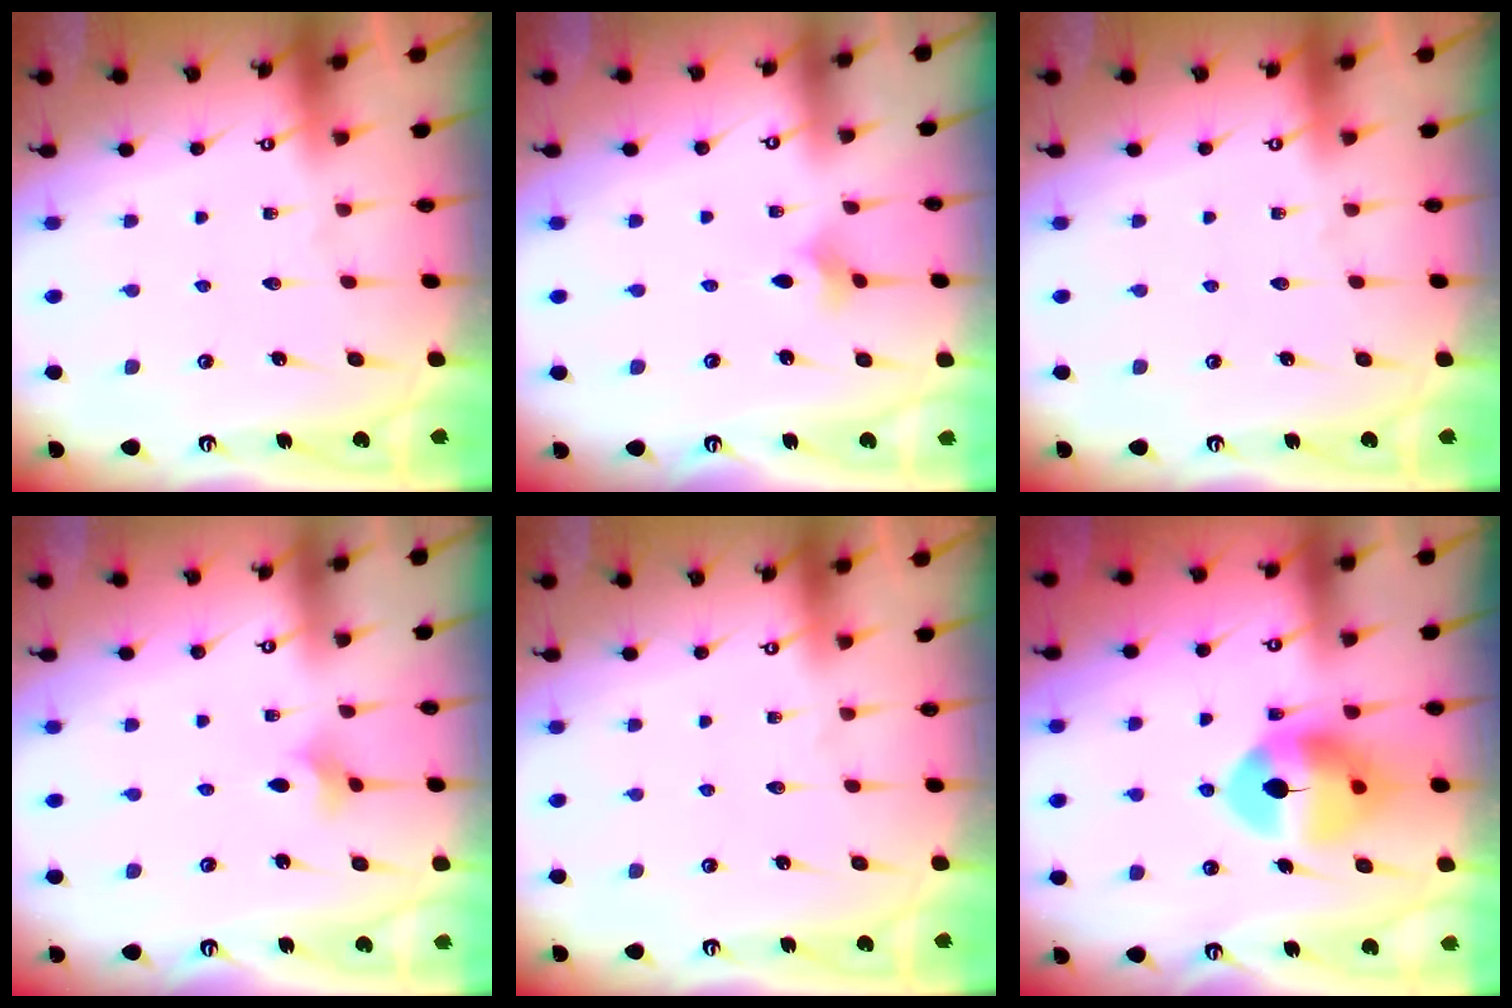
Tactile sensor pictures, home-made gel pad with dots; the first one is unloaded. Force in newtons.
{"total": 1.7, "press": 1.7, "slide": 0.4}
{"total": 0.0}
{"total": 2.0, "press": 1.9, "slide": 0.6}
{"total": 0.0}
{"total": 11.3, "press": 11.2, "slide": 1.7}